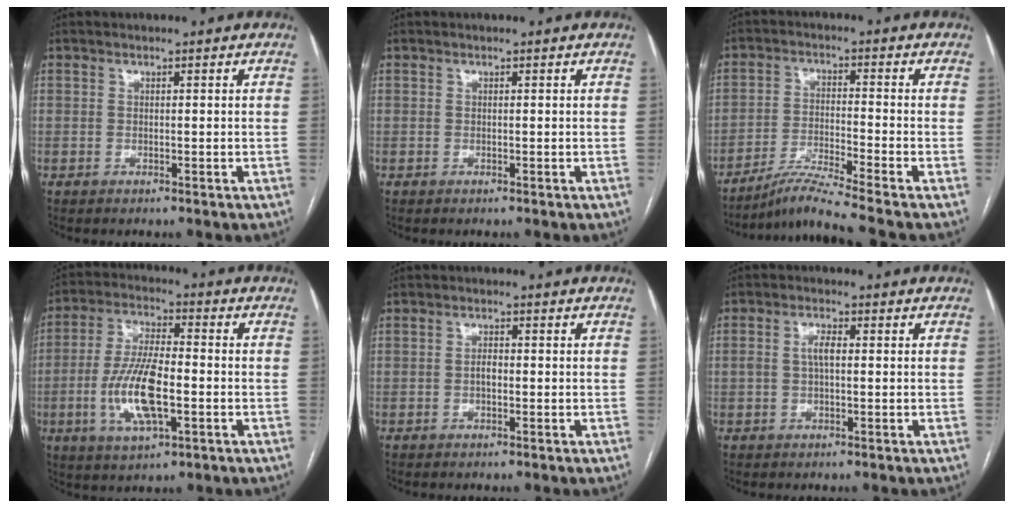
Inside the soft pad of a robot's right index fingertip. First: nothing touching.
{"total": 0.0}
{"total": 7.7, "force": [-6.5, -2.6, 3.1], "torque": [-0.060, -0.026, -0.122]}
{"total": 11.7, "force": [-2.8, 3.3, 10.9], "torque": [-0.226, -0.003, -0.048]}
{"total": 1.5, "force": [-0.3, 0.7, 1.3], "torque": [-0.022, 0.004, -0.005]}
{"total": 2.7, "force": [0.1, 1.1, 2.5], "torque": [-0.051, 0.013, 0.004]}